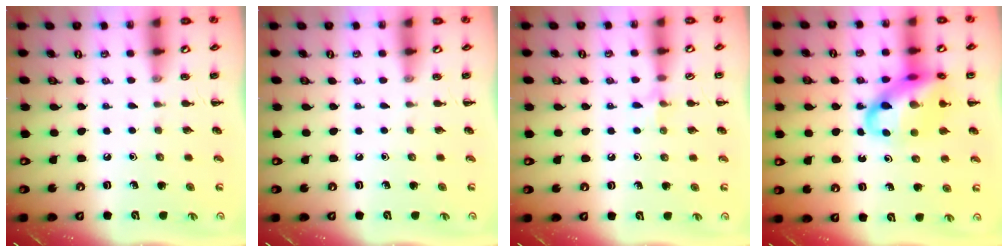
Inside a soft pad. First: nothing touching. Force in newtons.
{"total": 0.0}
{"total": 5.5, "press": 5.3, "slide": 1.4}
{"total": 17.5, "press": 17.2, "slide": 3.4}